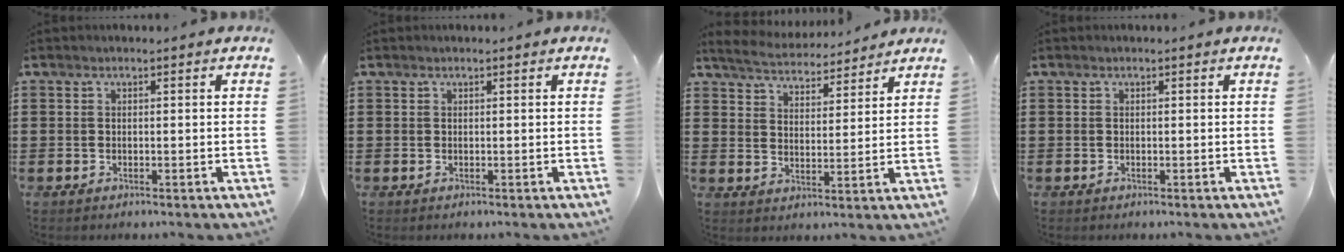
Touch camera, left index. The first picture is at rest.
{"total": 0.0}
{"total": 4.6, "force": [4.6, 0.3, 0.4], "torque": [-0.032, -0.027, 0.079]}
{"total": 0.0}